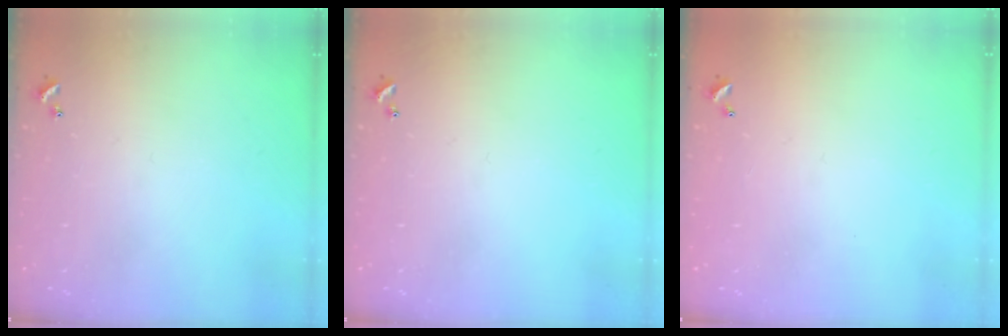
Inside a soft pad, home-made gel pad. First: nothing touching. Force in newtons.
{"total": 0.0}
{"total": 2.7, "press": 2.7, "slide": 0.1}